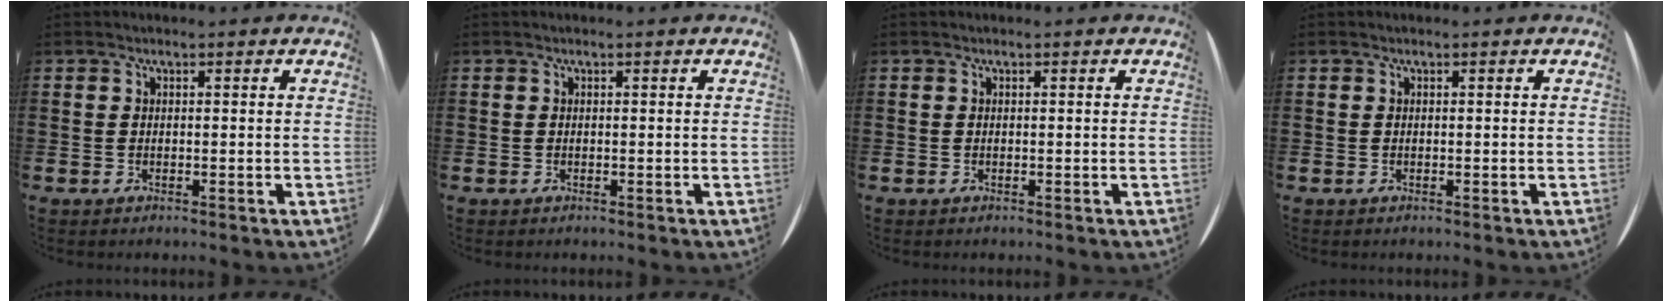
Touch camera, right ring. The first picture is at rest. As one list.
[{"total": 0.0}, {"total": 0.0}, {"total": 0.0}]